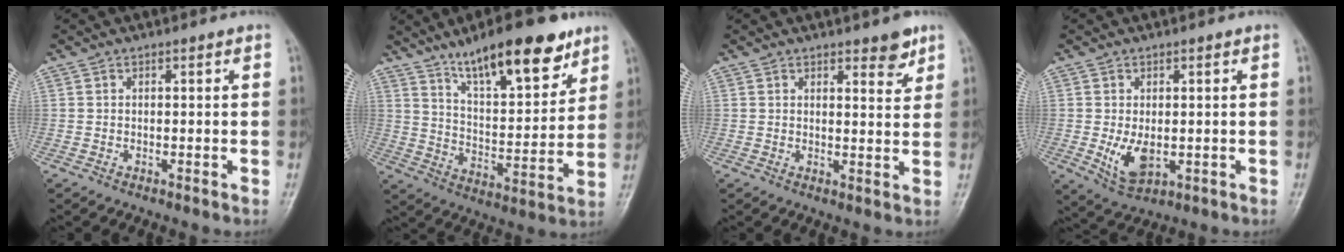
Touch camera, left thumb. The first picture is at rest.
{"total": 18.0, "force": [12.1, 5.7, 12.1], "torque": [-0.155, -0.061, 0.201]}
{"total": 4.2, "force": [2.9, 1.5, 2.6], "torque": [-0.019, -0.020, 0.037]}
{"total": 5.8, "force": [-0.5, 3.4, 4.6], "torque": [-0.078, -0.016, 0.003]}